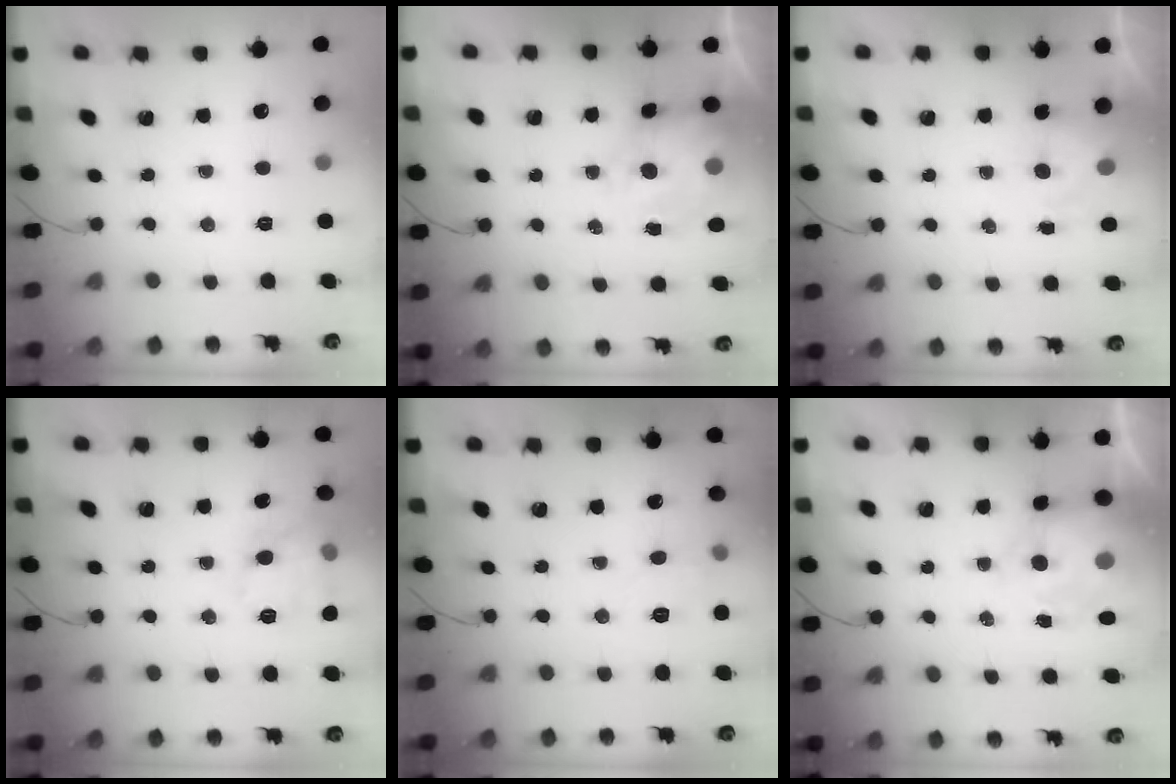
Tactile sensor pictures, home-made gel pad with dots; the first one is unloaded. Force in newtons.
{"total": 7.6, "press": 7.5, "slide": 0.7}
{"total": 4.6, "press": 4.5, "slide": 1.1}
{"total": 13.3, "press": 13.3, "slide": 0.3}
{"total": 5.9, "press": 5.7, "slide": 1.6}
{"total": 8.4, "press": 8.3, "slide": 1.4}